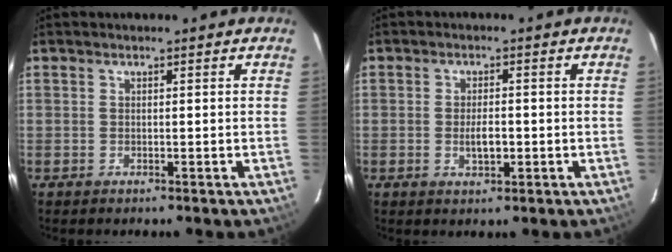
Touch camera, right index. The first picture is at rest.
{"total": 3.4, "force": [-0.7, 1.4, 3.0], "torque": [-0.056, -0.004, -0.009]}